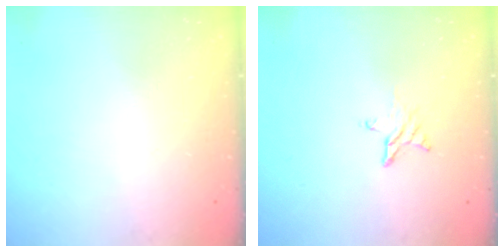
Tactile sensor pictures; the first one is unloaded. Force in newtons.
{"total": 4.1, "press": 4.1, "slide": 0.4}